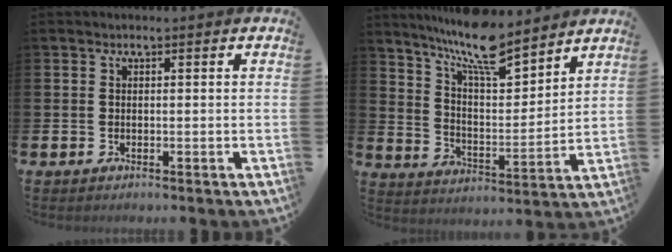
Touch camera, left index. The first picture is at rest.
{"total": 10.4, "force": [9.3, 1.8, 4.1], "torque": [-0.101, -0.061, 0.165]}